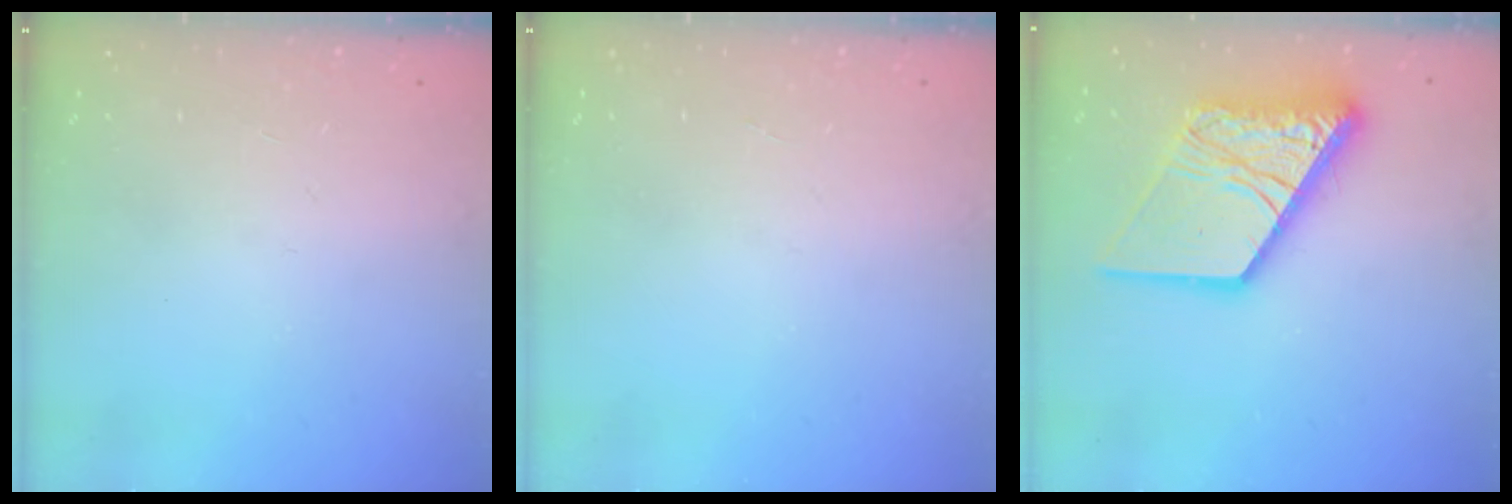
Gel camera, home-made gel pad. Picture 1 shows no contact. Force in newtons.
{"total": 0.0}
{"total": 18.7, "press": 18.6, "slide": 2.2}